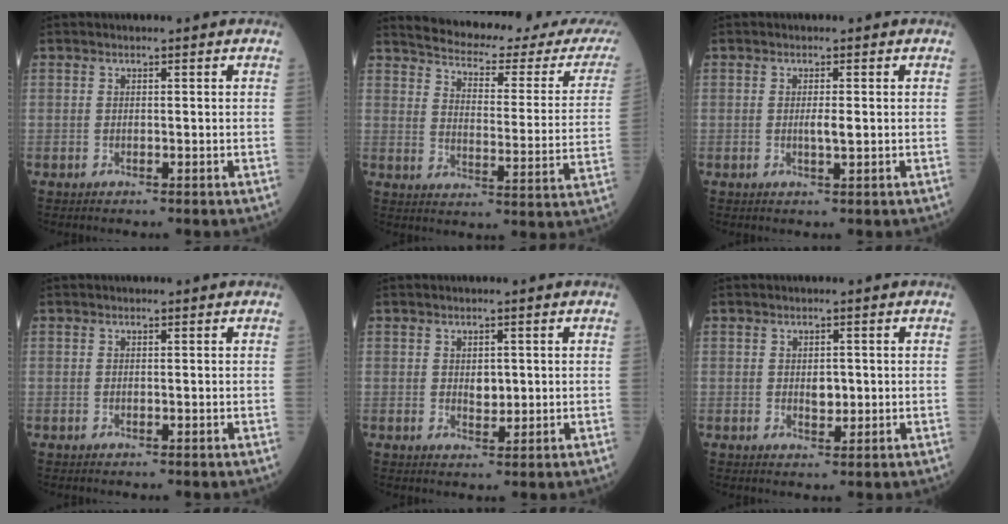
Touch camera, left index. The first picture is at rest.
{"total": 24.3, "force": [22.1, 3.0, 9.5], "torque": [-0.135, -0.066, 0.264]}
{"total": 1.6, "force": [0.0, 0.1, 1.6], "torque": [-0.032, -0.002, 0.001]}
{"total": 0.0}
{"total": 2.2, "force": [0.4, 1.4, 1.7], "torque": [-0.031, -0.002, 0.010]}
{"total": 2.1, "force": [0.1, 1.2, 1.7], "torque": [-0.028, -0.002, 0.005]}